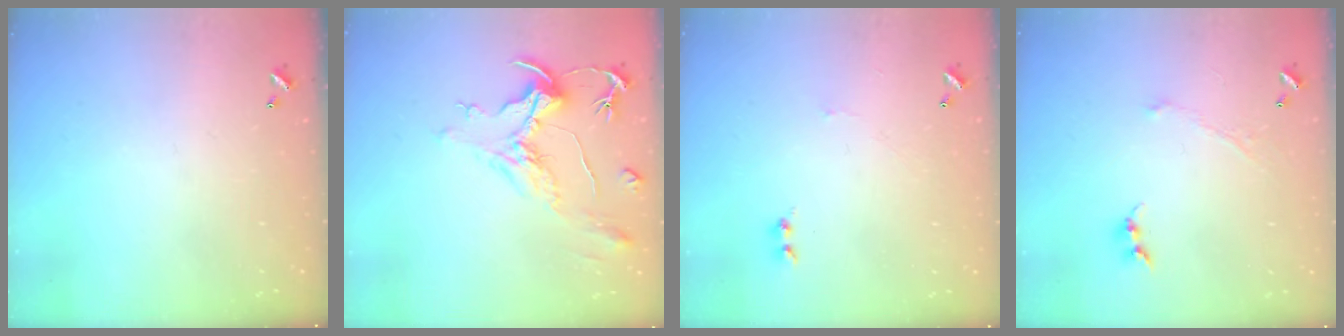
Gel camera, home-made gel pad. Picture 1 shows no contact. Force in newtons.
{"total": 2.1, "press": 1.6, "slide": 1.3}
{"total": 1.5, "press": 1.4, "slide": 0.6}
{"total": 1.0, "press": 0.9, "slide": 0.4}